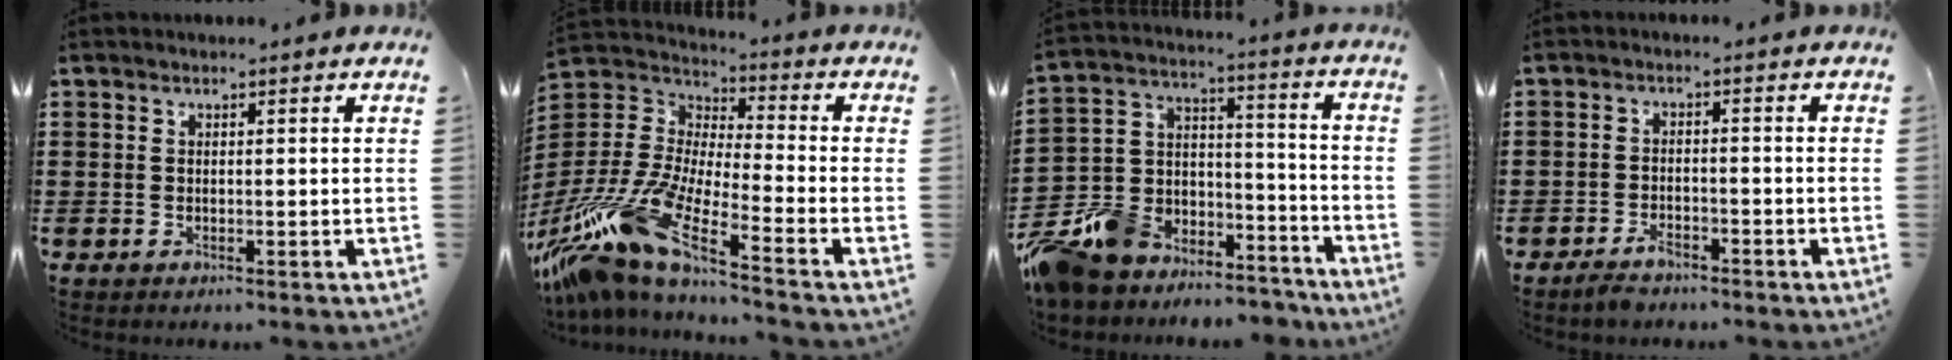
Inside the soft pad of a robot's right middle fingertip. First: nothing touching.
{"total": 14.1, "force": [-10.6, 2.6, 8.9], "torque": [-0.228, -0.008, -0.215]}
{"total": 9.3, "force": [-7.9, 4.8, 0.5], "torque": [-0.033, 0.019, -0.152]}
{"total": 2.5, "force": [-2.2, 0.9, 0.9], "torque": [-0.018, 0.005, -0.044]}